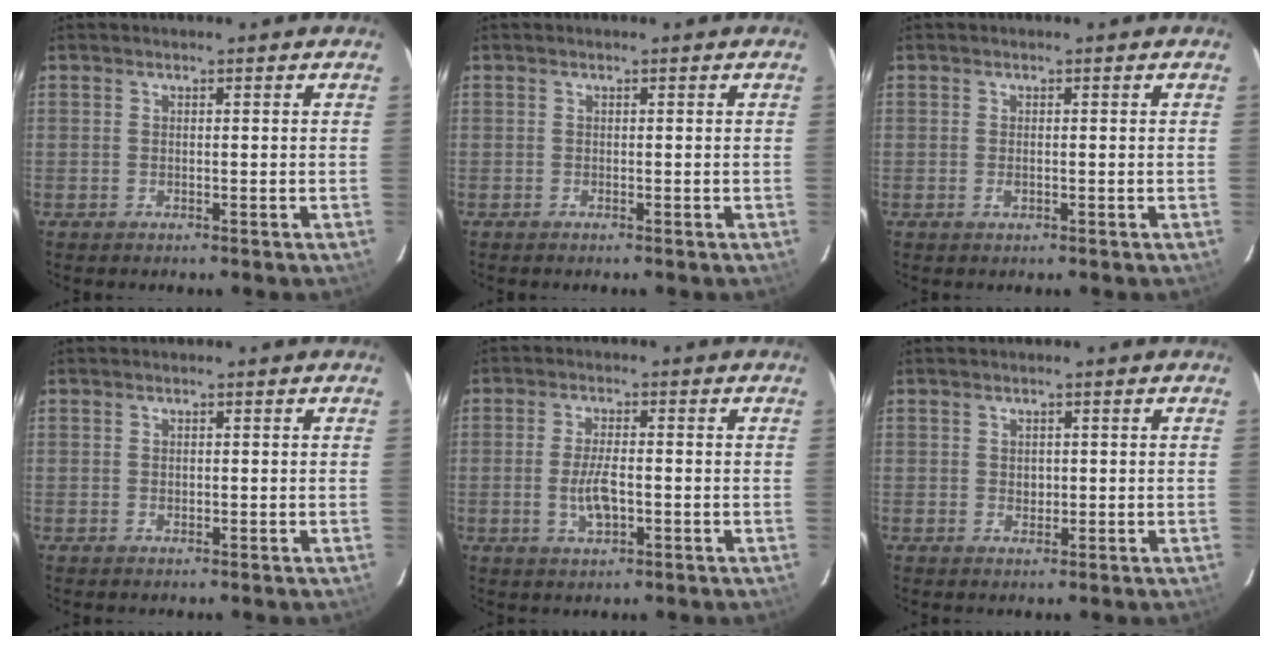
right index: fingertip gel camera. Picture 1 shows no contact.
{"total": 0.0}
{"total": 1.0, "force": [-0.2, 0.4, 0.9], "torque": [-0.018, 0.000, -0.002]}
{"total": 0.6, "force": [0.1, 0.4, 0.4], "torque": [-0.007, 0.002, 0.002]}
{"total": 5.5, "force": [-1.2, 2.0, 5.0], "torque": [-0.100, -0.003, -0.020]}
{"total": 1.5, "force": [0.2, 1.3, 0.7], "torque": [-0.009, 0.003, 0.004]}